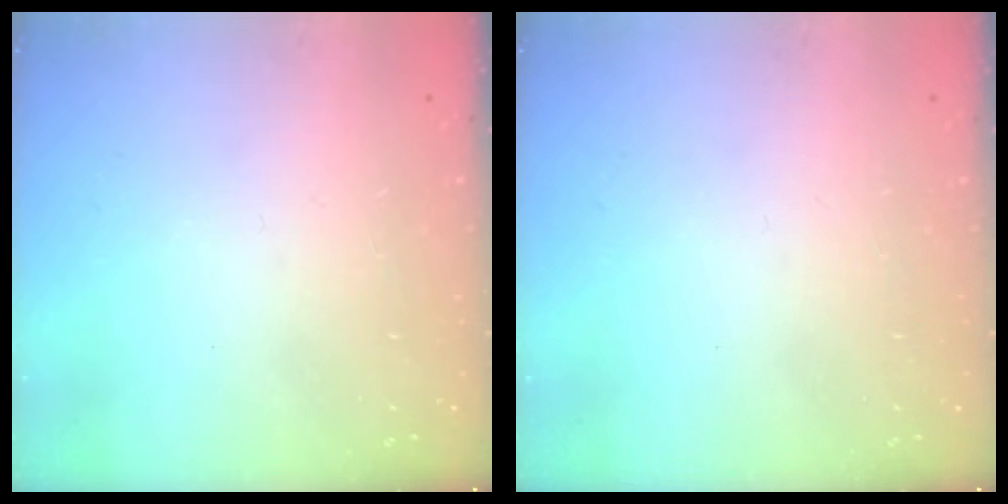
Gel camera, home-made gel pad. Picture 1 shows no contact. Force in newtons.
{"total": 0.0}